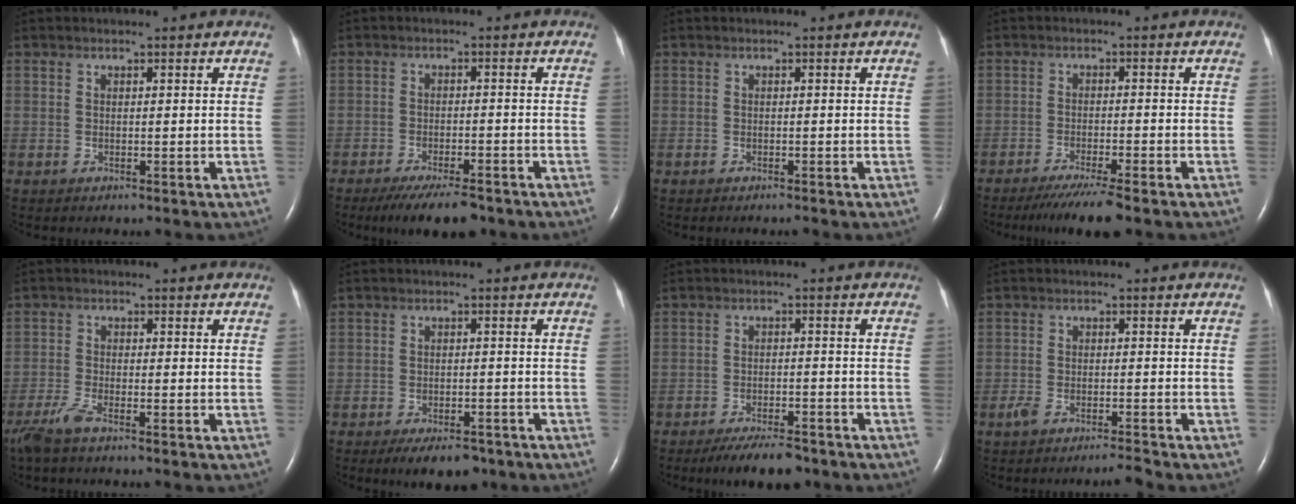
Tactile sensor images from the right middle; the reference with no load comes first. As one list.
[{"total": 8.0, "force": [-6.4, 1.7, 4.4], "torque": [-0.069, -0.014, -0.102]}, {"total": 0.5, "force": [-0.5, 0.0, 0.2], "torque": [-0.008, -0.001, -0.009]}, {"total": 6.5, "force": [-5.1, -0.5, 4.0], "torque": [-0.064, -0.018, -0.085]}, {"total": 3.7, "force": [-2.9, 0.3, 2.3], "torque": [-0.061, -0.010, -0.063]}, {"total": 6.0, "force": [-4.6, 2.4, 3.1], "torque": [-0.043, -0.002, -0.066]}, {"total": 6.8, "force": [-5.6, 1.7, 3.5], "torque": [-0.056, -0.009, -0.093]}, {"total": 2.7, "force": [-2.4, -0.1, 1.3], "torque": [-0.033, -0.005, -0.046]}]